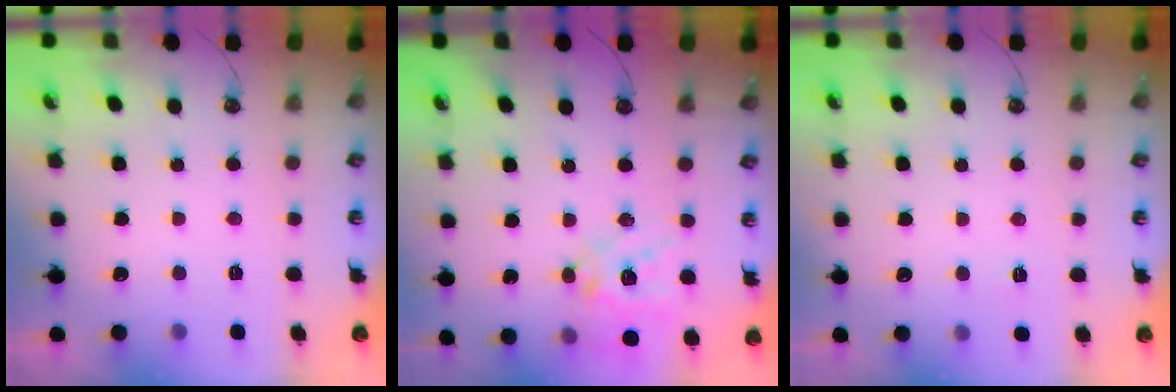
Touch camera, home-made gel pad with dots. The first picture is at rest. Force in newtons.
{"total": 15.6, "press": 15.5, "slide": 1.4}
{"total": 3.4, "press": 3.4, "slide": 0.4}